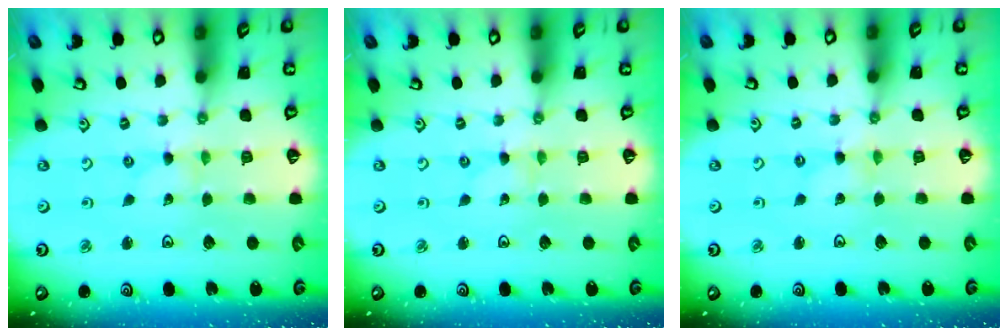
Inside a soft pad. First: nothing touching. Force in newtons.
{"total": 0.0}
{"total": 0.0}